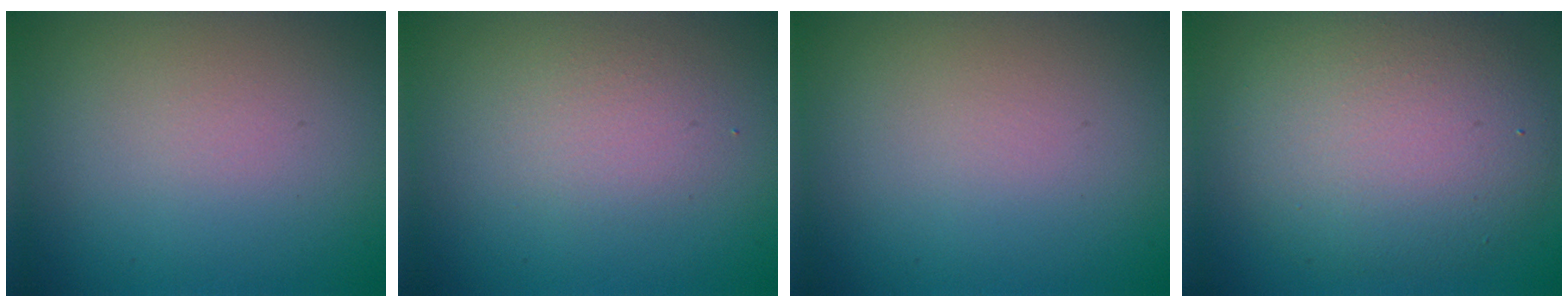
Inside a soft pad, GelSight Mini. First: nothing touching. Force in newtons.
{"total": 1.9, "press": 1.9, "slide": 0.1}
{"total": 0.0}
{"total": 7.3, "press": 7.3, "slide": 0.3}